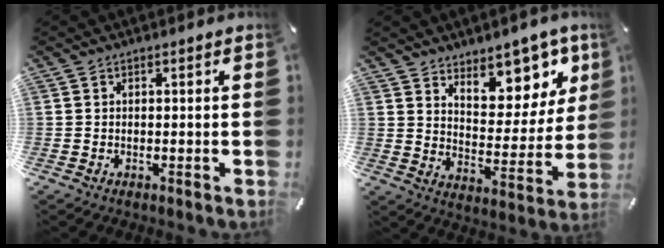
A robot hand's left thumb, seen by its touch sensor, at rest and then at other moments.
{"total": 11.3, "force": [9.0, 5.8, 3.5], "torque": [-0.025, -0.093, 0.162]}